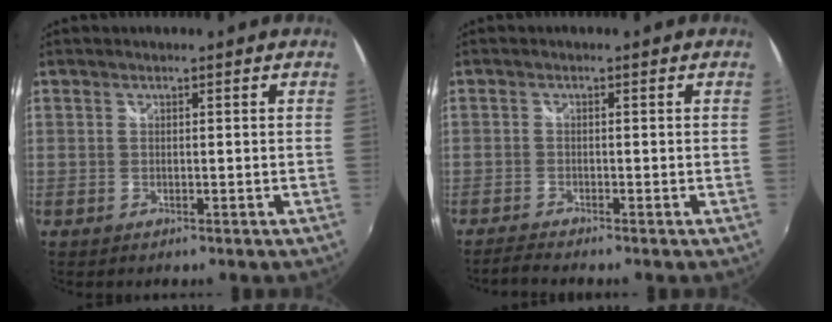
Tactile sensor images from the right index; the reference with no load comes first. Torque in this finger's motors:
{"motor_torque": [-0.01, -0.09, -0.04, 0.00]}